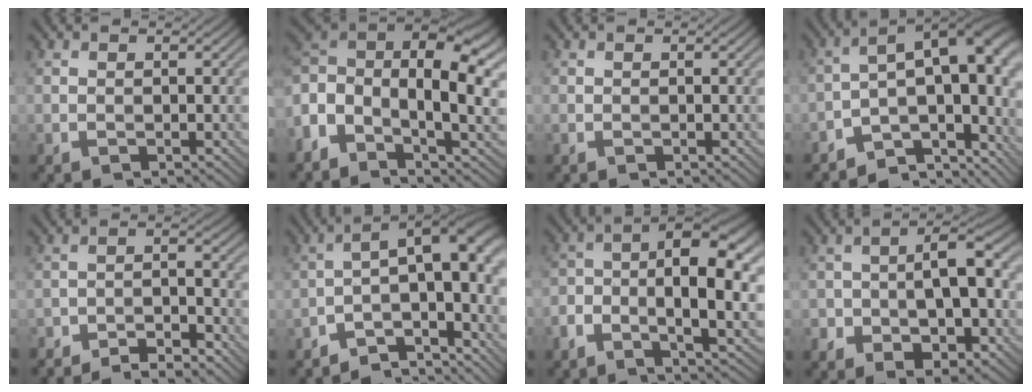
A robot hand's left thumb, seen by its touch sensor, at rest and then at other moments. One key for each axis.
{"total": 13.4, "fx": -0.3, "fy": 7.1, "fz": 11.3, "tx": -0.247, "ty": 0.008, "tz": -0.022}
{"total": 0.0}
{"total": 12.2, "fx": -6.2, "fy": 5.3, "fz": 9.1, "tx": -0.125, "ty": 0.007, "tz": -0.098}
{"total": 5.1, "fx": -4.6, "fy": 0.9, "fz": 2.0, "tx": -0.036, "ty": 0.004, "tz": -0.083}
{"total": 10.2, "fx": -5.1, "fy": 3.3, "fz": 8.2, "tx": -0.106, "ty": 0.009, "tz": -0.084}
{"total": 11.0, "fx": -2.5, "fy": 4.7, "fz": 9.6, "tx": -0.166, "ty": -0.004, "tz": -0.048}
{"total": 10.4, "fx": -3.0, "fy": 5.9, "fz": 8.0, "tx": -0.109, "ty": -0.007, "tz": -0.046}